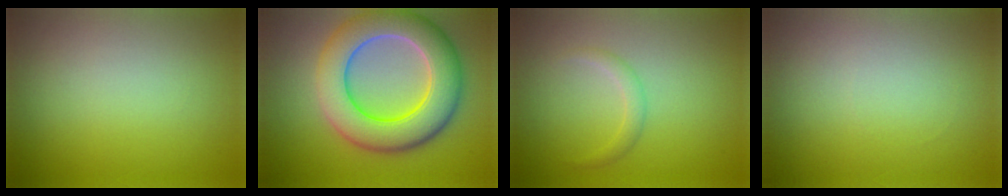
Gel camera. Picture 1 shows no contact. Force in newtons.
{"total": 9.6, "press": 9.6, "slide": 0.4}
{"total": 1.2, "press": 1.2, "slide": 0.1}
{"total": 0.0}